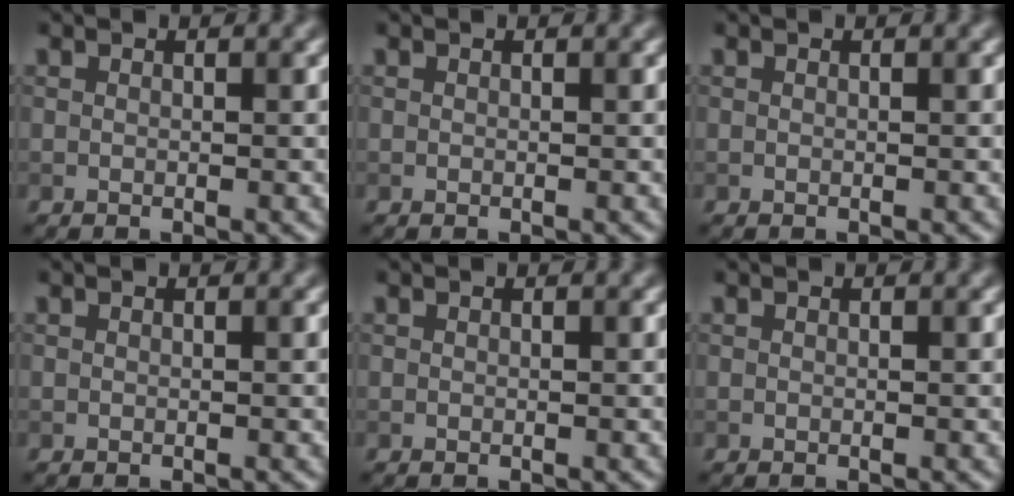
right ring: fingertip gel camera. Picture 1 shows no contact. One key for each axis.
{"total": 0.0}
{"total": 0.0}
{"total": 0.0}
{"total": 0.0}
{"total": 0.0}